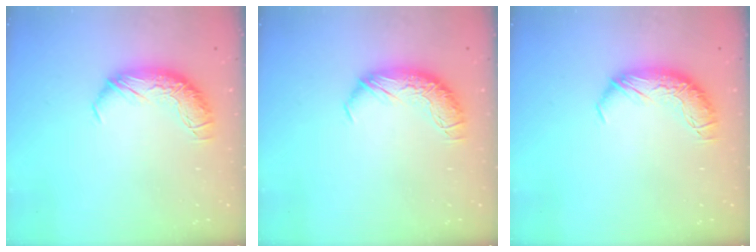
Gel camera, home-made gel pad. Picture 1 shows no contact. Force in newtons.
{"total": 0.0}
{"total": 0.0}